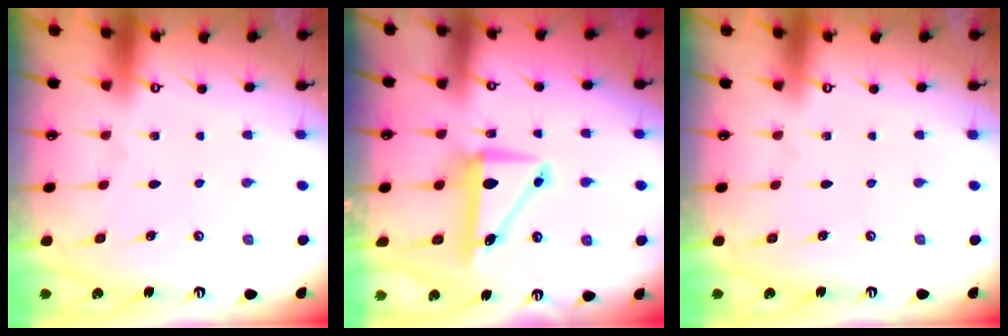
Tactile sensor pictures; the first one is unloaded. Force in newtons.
{"total": 9.2, "press": 9.1, "slide": 1.5}
{"total": 0.0}